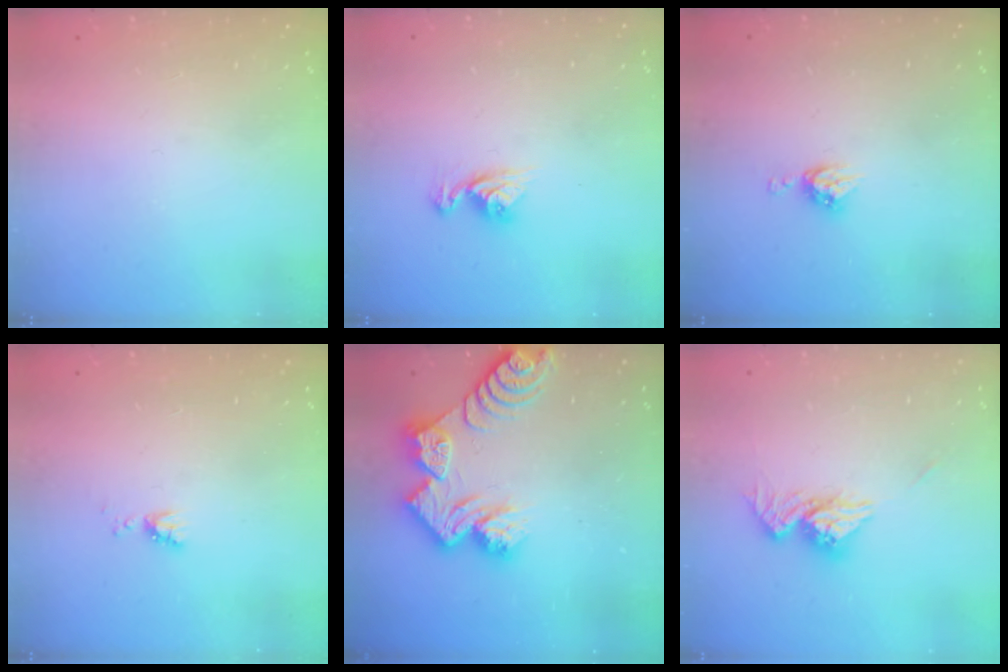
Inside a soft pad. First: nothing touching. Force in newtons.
{"total": 8.2, "press": 8.2, "slide": 0.8}
{"total": 5.0, "press": 4.9, "slide": 0.3}
{"total": 3.9, "press": 3.9, "slide": 0.6}
{"total": 12.5, "press": 12.5, "slide": 1.1}
{"total": 10.7, "press": 10.6, "slide": 0.9}